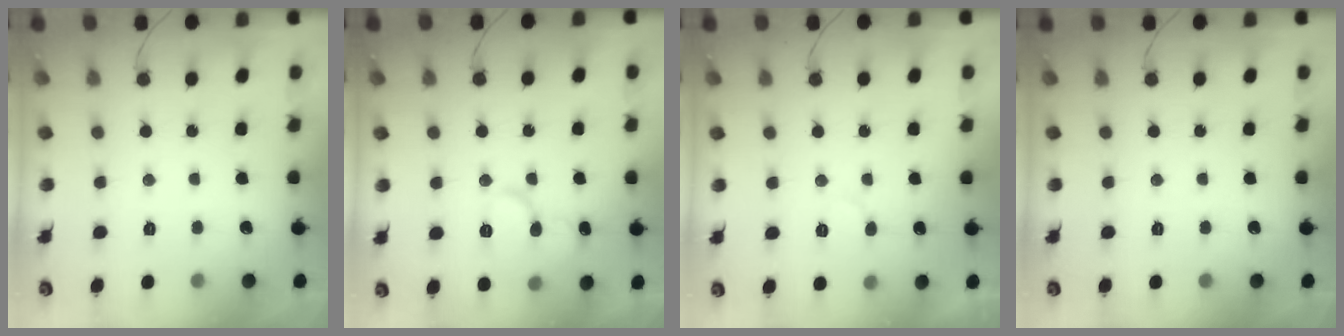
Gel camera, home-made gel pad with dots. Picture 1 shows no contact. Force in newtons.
{"total": 10.7, "press": 10.6, "slide": 1.5}
{"total": 6.3, "press": 6.3, "slide": 0.7}
{"total": 0.0}